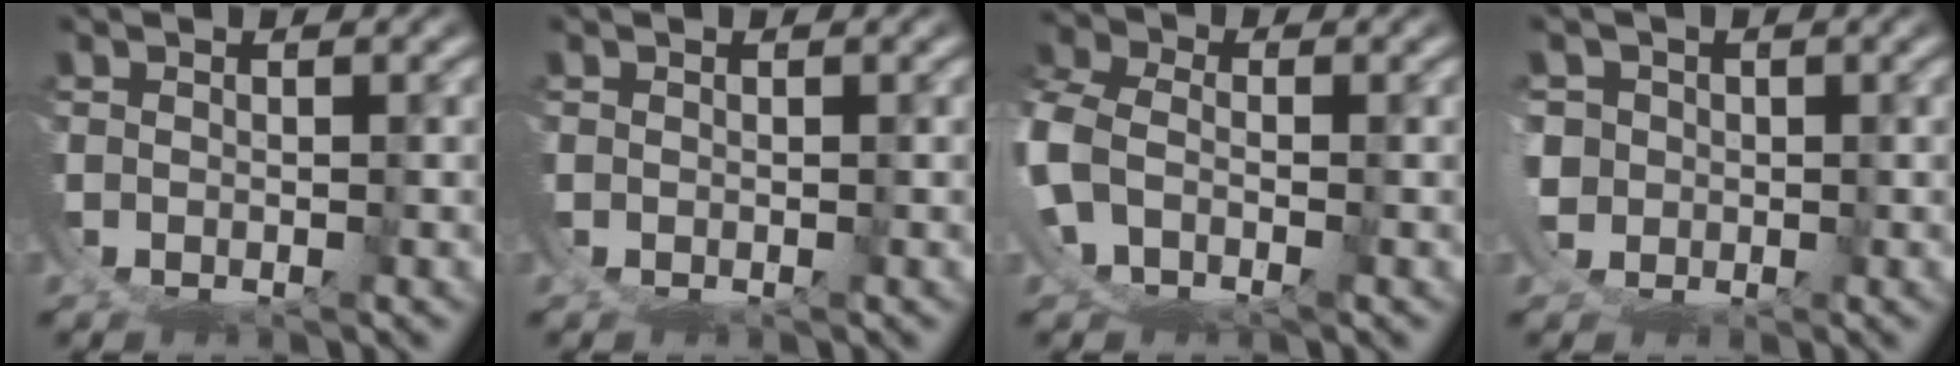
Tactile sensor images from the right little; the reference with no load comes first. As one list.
[{"total": 0.0}, {"total": 7.1, "force": [-1.1, 6.3, 3.1], "torque": [-0.102, -0.013, -0.025]}, {"total": 4.9, "force": [0.2, 4.4, 2.1], "torque": [-0.060, -0.018, 0.004]}]